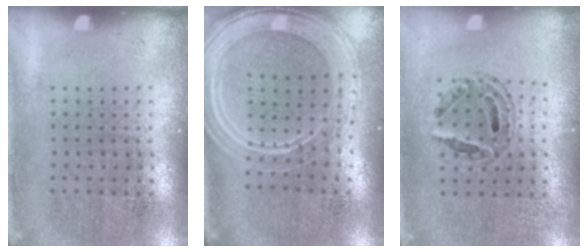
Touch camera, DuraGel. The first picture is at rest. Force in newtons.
{"total": 2.2, "press": 2.0, "slide": 0.8}
{"total": 0.8, "press": 0.8, "slide": 0.2}